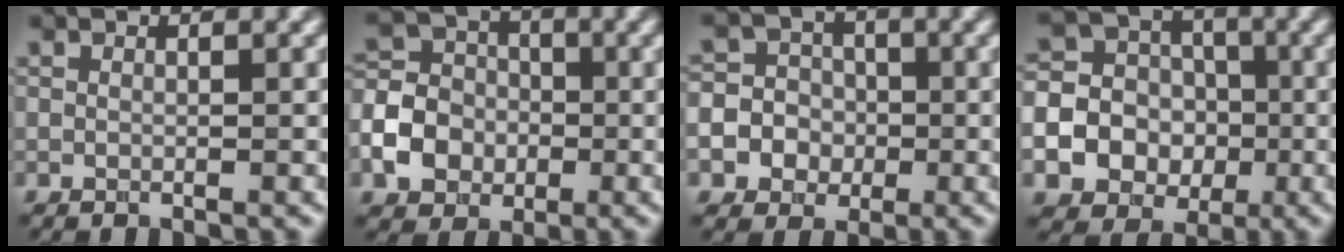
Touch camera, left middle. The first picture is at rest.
{"total": 5.3, "force": [-1.7, 4.5, 2.4], "torque": [-0.048, 0.009, -0.047]}
{"total": 9.9, "force": [-3.2, 9.2, 2.1], "torque": [-0.064, -0.015, -0.078]}
{"total": 16.5, "force": [-5.2, 15.1, 4.0], "torque": [-0.127, -0.042, -0.107]}